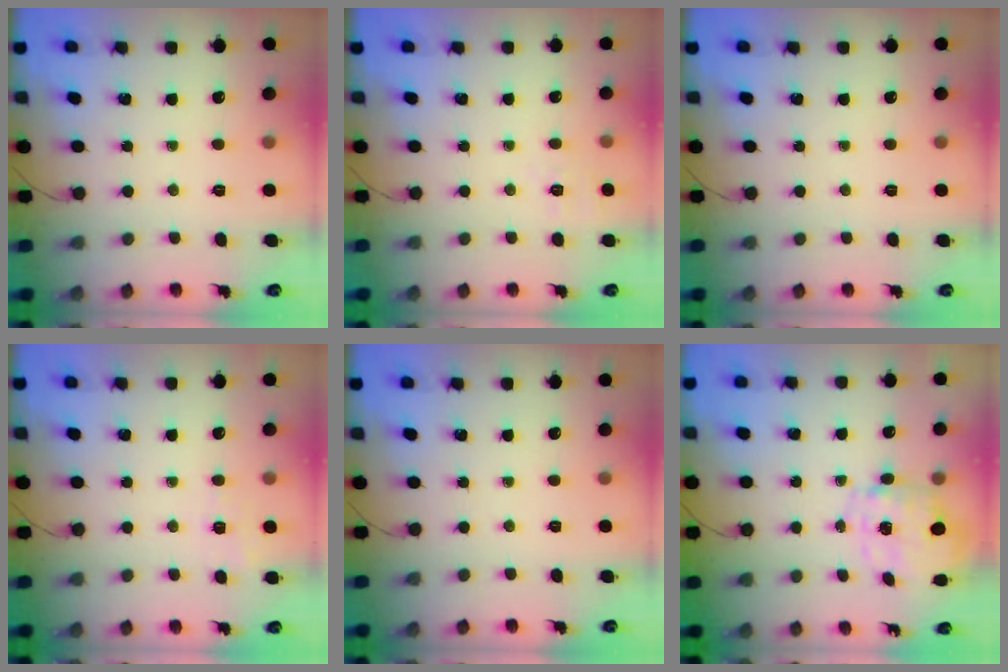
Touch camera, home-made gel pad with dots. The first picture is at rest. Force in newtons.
{"total": 3.8, "press": 3.2, "slide": 2.1}
{"total": 0.0}
{"total": 1.4, "press": 0.6, "slide": 1.3}
{"total": 0.0}
{"total": 2.7, "press": 2.6, "slide": 0.8}